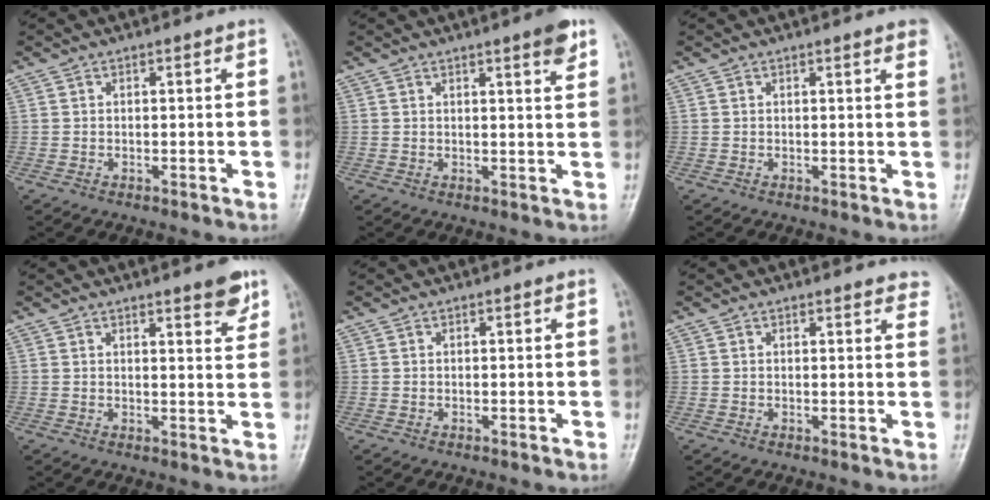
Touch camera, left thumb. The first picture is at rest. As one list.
[{"total": 3.9, "force": [2.5, 0.5, 3.0], "torque": [-0.034, -0.014, 0.032]}, {"total": 2.8, "force": [1.9, 0.3, 2.0], "torque": [-0.019, -0.001, 0.017]}, {"total": 4.6, "force": [3.2, 1.1, 3.1], "torque": [-0.029, -0.021, 0.040]}, {"total": 0.0}, {"total": 3.7, "force": [3.4, 1.2, 0.9], "torque": [0.014, -0.012, 0.022]}]